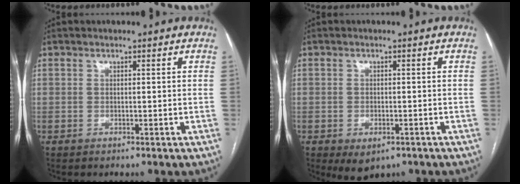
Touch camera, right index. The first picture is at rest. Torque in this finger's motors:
{"motor_torque": [0.90, -1.04, 0.15, 0.00]}